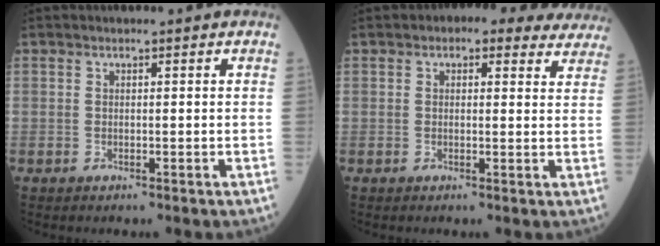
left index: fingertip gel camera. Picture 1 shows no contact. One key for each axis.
{"total": 8.5, "fx": 7.1, "fy": 3.7, "fz": 2.9, "tx": -0.012, "ty": 0.019, "tz": 0.066}